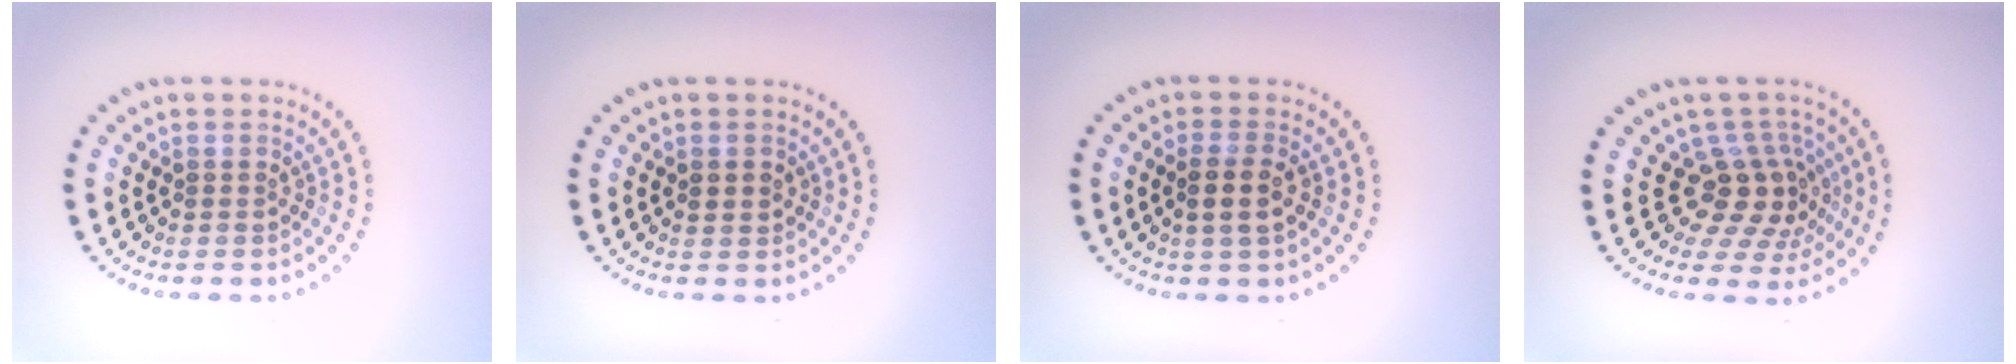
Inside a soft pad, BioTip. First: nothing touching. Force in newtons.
{"total": 1.5, "press": 1.5, "slide": 0.1}
{"total": 2.5, "press": 2.3, "slide": 0.9}
{"total": 4.3, "press": 3.1, "slide": 3.0}